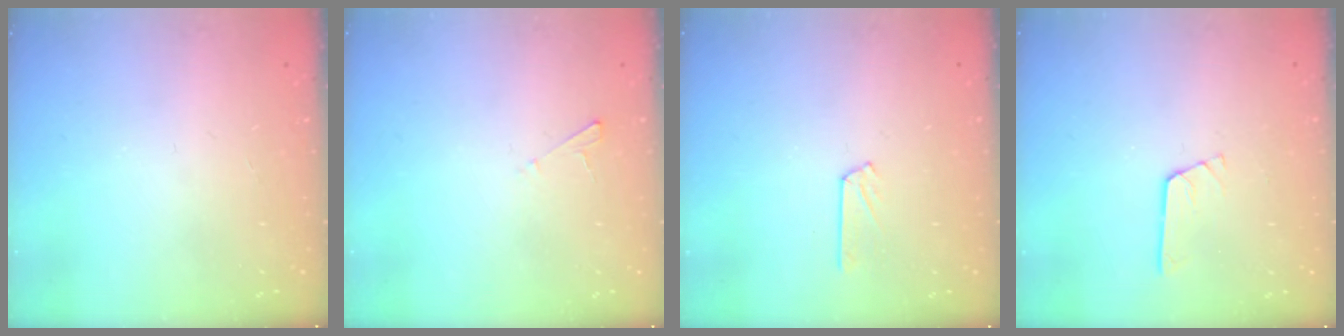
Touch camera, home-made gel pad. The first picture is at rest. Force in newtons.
{"total": 2.0, "press": 2.0, "slide": 0.2}
{"total": 3.5, "press": 3.4, "slide": 0.3}
{"total": 2.3, "press": 2.3, "slide": 0.3}